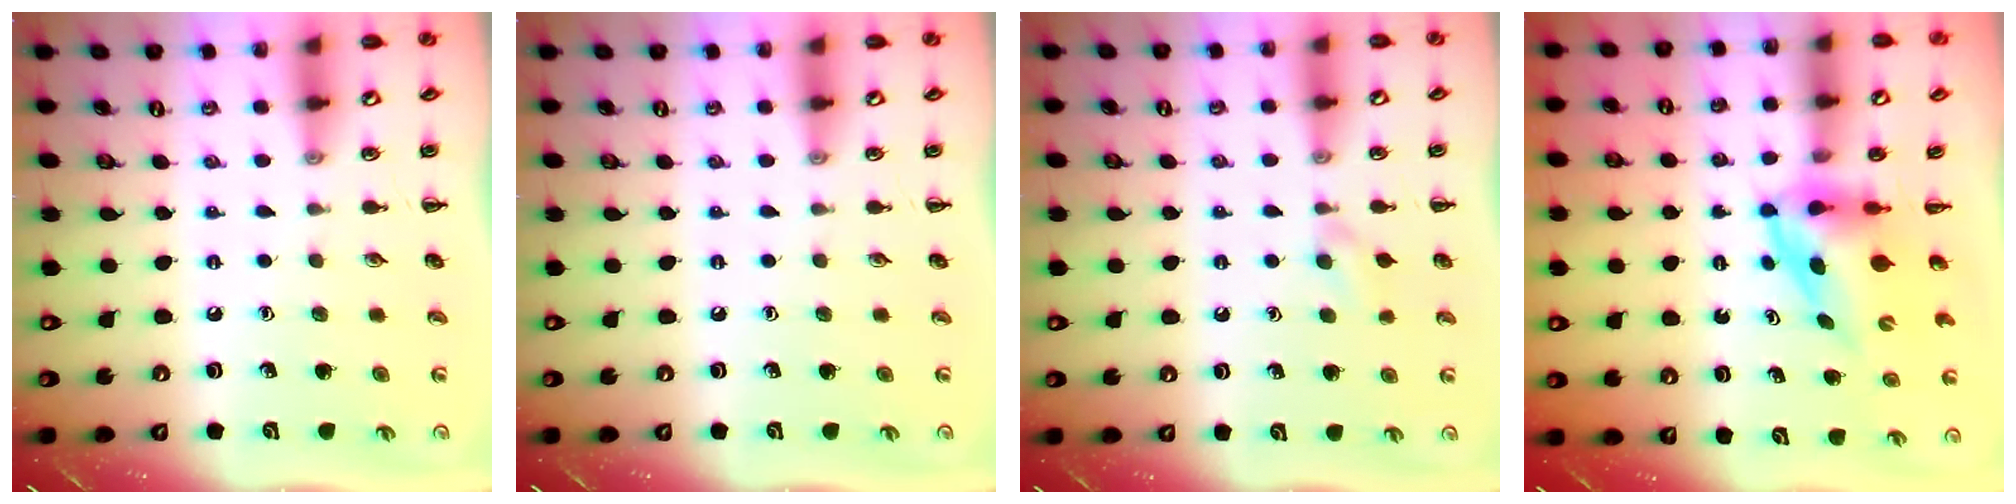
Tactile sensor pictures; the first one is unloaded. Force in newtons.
{"total": 0.0}
{"total": 3.1, "press": 2.9, "slide": 1.3}
{"total": 3.9, "press": 3.8, "slide": 0.6}